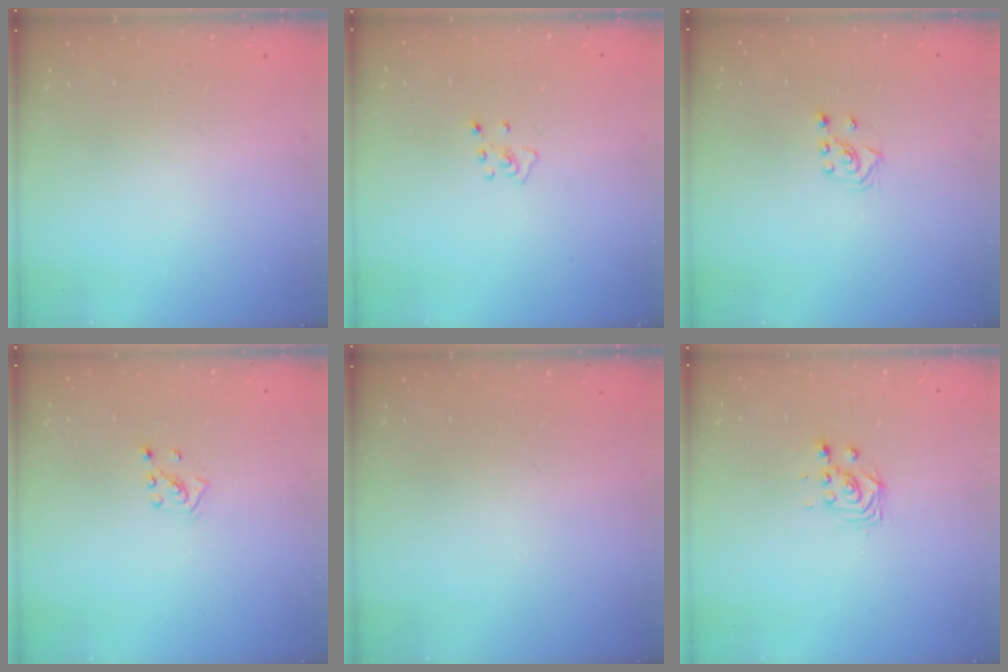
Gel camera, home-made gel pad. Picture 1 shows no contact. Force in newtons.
{"total": 4.1, "press": 4.0, "slide": 0.5}
{"total": 3.5, "press": 3.4, "slide": 0.9}
{"total": 2.2, "press": 2.2, "slide": 0.3}
{"total": 0.0}
{"total": 2.9, "press": 2.9, "slide": 0.4}